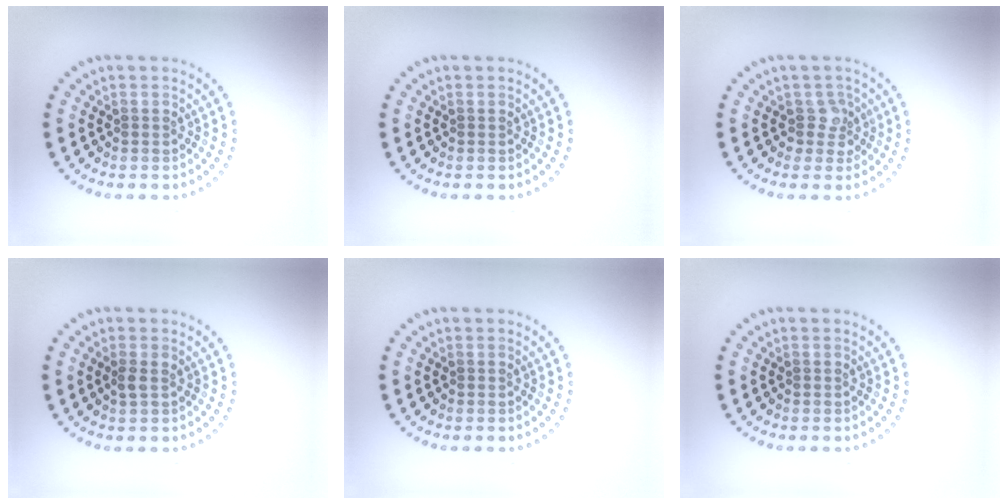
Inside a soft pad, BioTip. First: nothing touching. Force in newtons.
{"total": 0.0}
{"total": 1.9, "press": 1.5, "slide": 1.2}
{"total": 0.9, "press": 0.9, "slide": 0.2}
{"total": 0.0}
{"total": 0.0}